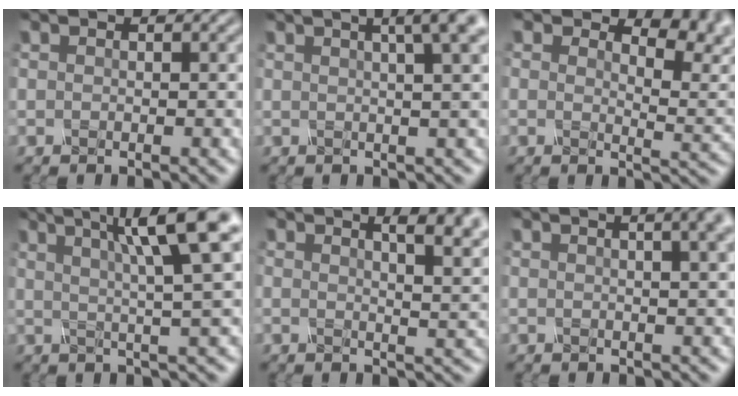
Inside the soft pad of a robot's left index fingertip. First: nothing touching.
{"total": 6.8, "force": [3.3, 2.4, 5.5], "torque": [-0.034, 0.045, 0.008]}
{"total": 5.9, "force": [3.2, 2.9, 4.0], "torque": [-0.051, -0.002, 0.047]}
{"total": 8.8, "force": [3.4, 1.5, 8.0], "torque": [-0.094, 0.023, 0.045]}
{"total": 5.8, "force": [3.0, 2.3, 4.4], "torque": [-0.023, 0.017, 0.026]}
{"total": 7.5, "force": [3.7, 3.5, 5.5], "torque": [-0.017, 0.055, 0.006]}